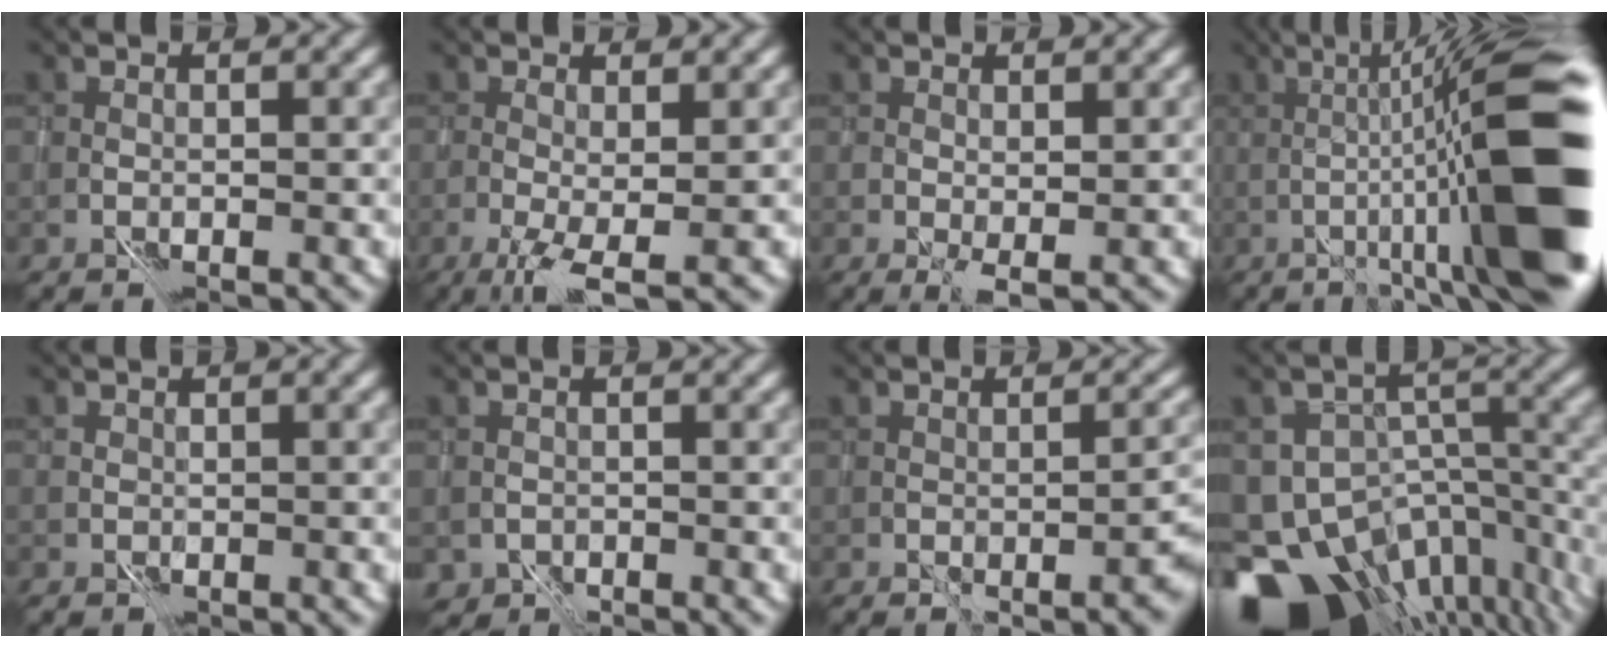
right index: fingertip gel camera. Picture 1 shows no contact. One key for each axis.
{"total": 2.9, "fx": 0.0, "fy": 0.4, "fz": 2.9, "tx": -0.050, "ty": 0.003, "tz": -0.003}
{"total": 1.4, "fx": 1.0, "fy": 0.0, "fz": 0.9, "tx": -0.020, "ty": 0.001, "tz": 0.020}
{"total": 14.2, "fx": 0.3, "fy": 2.2, "fz": 14.1, "tx": -0.171, "ty": 0.029, "tz": 0.006}
{"total": 0.9, "fx": 0.4, "fy": 0.6, "fz": 0.5, "tx": -0.004, "ty": 0.006, "tz": 0.007}
{"total": 1.3, "fx": -0.9, "fy": 1.0, "fz": 0.2, "tx": 0.001, "ty": -0.007, "tz": -0.011}
{"total": 2.1, "fx": -0.2, "fy": 0.4, "fz": 2.1, "tx": -0.021, "ty": 0.010, "tz": 0.004}
{"total": 15.6, "fx": -9.7, "fy": 9.9, "fz": 7.0, "tx": -0.130, "ty": -0.028, "tz": -0.098}